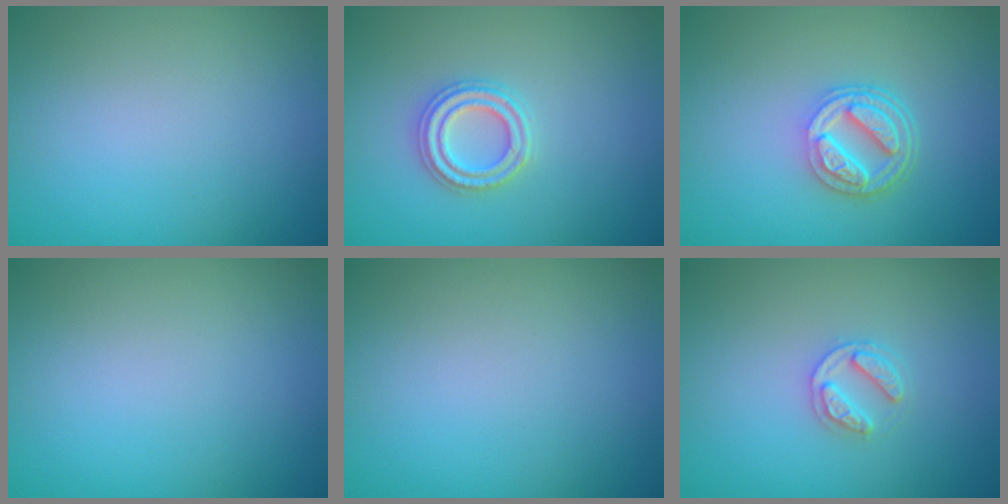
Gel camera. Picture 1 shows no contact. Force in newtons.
{"total": 2.6, "press": 2.6, "slide": 0.4}
{"total": 4.5, "press": 3.3, "slide": 3.0}
{"total": 0.0}
{"total": 0.0}
{"total": 2.0, "press": 2.0, "slide": 0.3}